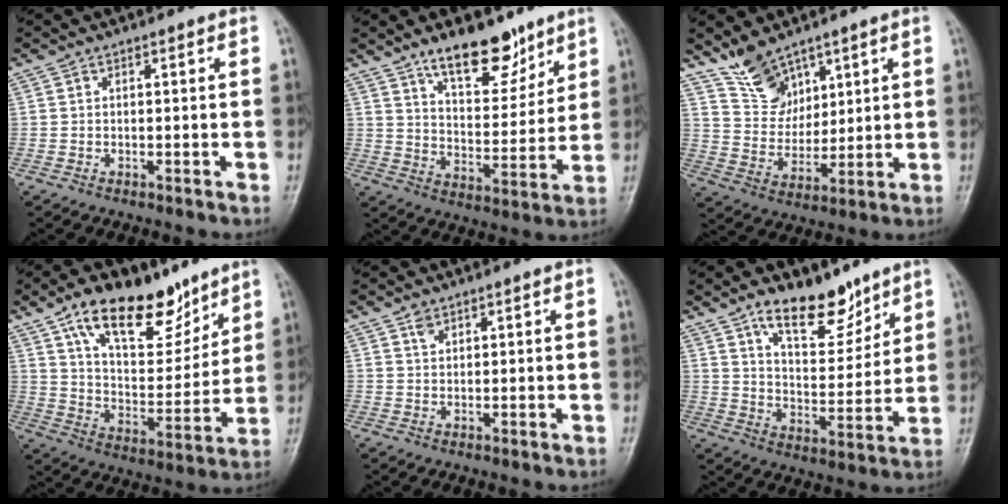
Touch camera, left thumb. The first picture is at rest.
{"total": 12.8, "force": [9.2, 5.5, 7.0], "torque": [-0.071, -0.068, 0.155]}
{"total": 8.5, "force": [6.5, 4.9, 2.5], "torque": [-0.018, -0.047, 0.136]}
{"total": 19.5, "force": [12.4, 9.4, 11.8], "torque": [-0.141, -0.062, 0.214]}
{"total": 1.7, "force": [1.1, 1.0, 0.7], "torque": [-0.004, -0.005, 0.021]}
{"total": 12.5, "force": [8.9, 5.6, 6.8], "torque": [-0.074, -0.067, 0.154]}